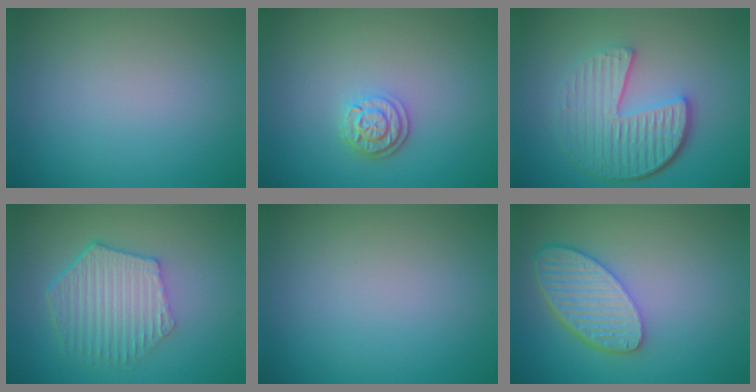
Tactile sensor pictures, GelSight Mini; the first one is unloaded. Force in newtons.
{"total": 2.6, "press": 2.2, "slide": 1.4}
{"total": 6.3, "press": 4.4, "slide": 4.4}
{"total": 5.9, "press": 4.4, "slide": 4.0}
{"total": 0.0}
{"total": 5.6, "press": 4.6, "slide": 3.1}